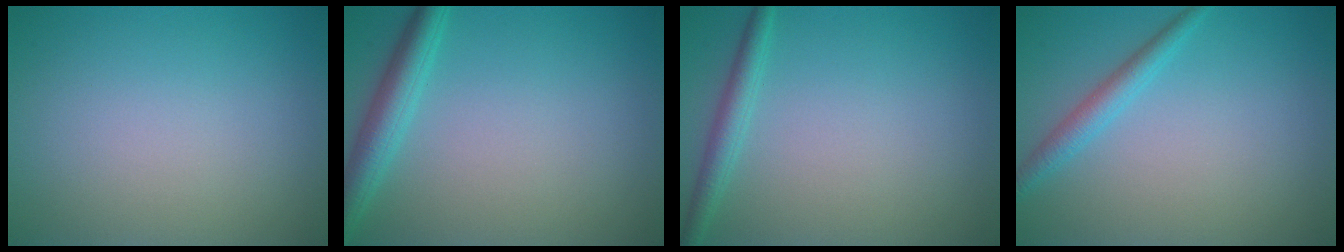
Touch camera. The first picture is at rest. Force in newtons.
{"total": 3.2, "press": 3.2, "slide": 0.2}
{"total": 2.0, "press": 2.0, "slide": 0.1}
{"total": 2.1, "press": 2.1, "slide": 0.1}